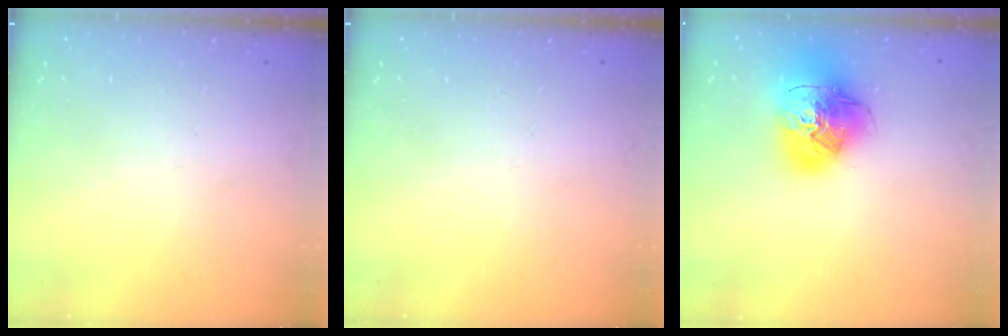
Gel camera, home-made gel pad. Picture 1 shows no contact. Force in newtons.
{"total": 0.0}
{"total": 19.1, "press": 18.9, "slide": 2.6}